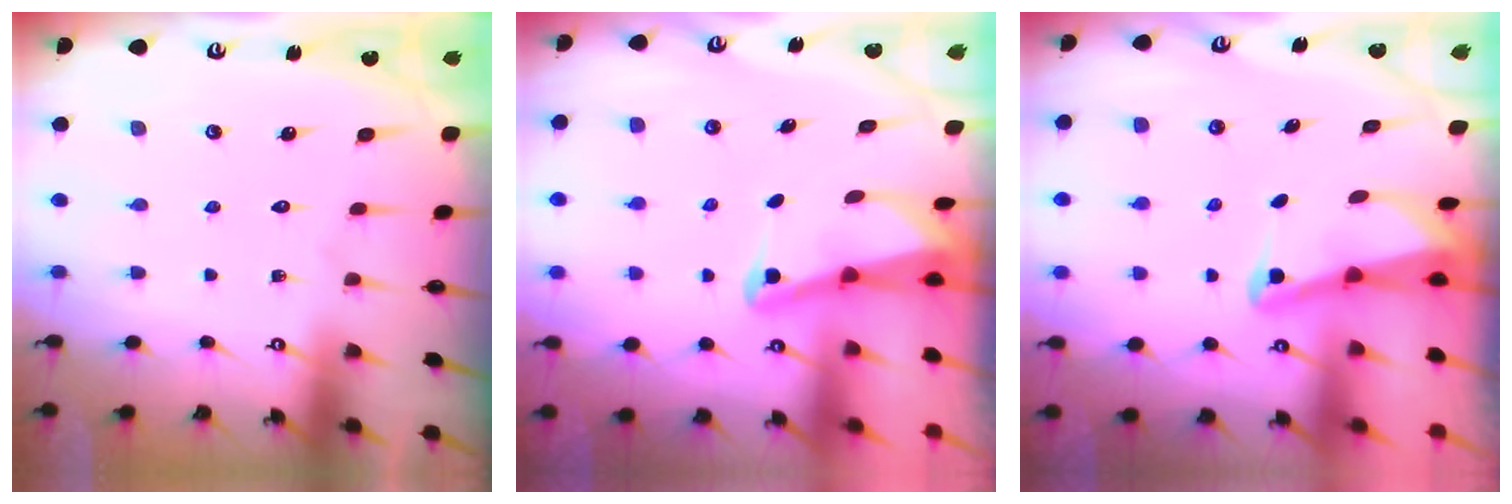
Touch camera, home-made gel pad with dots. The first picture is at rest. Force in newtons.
{"total": 2.2, "press": 2.2, "slide": 0.3}
{"total": 2.2, "press": 2.2, "slide": 0.3}